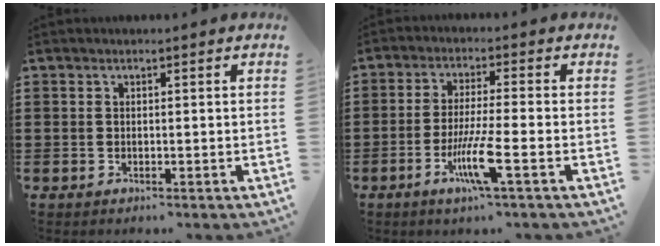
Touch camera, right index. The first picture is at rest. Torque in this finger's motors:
{"motor_torque": [0.83, -0.06, 0.29, 0.07]}